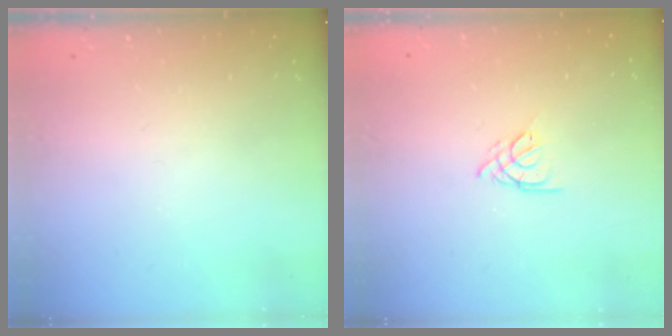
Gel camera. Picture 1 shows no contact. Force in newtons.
{"total": 3.7, "press": 3.6, "slide": 0.8}